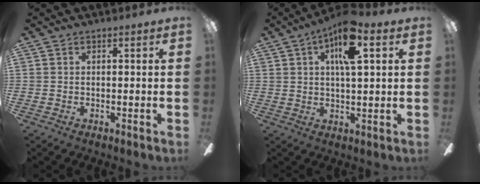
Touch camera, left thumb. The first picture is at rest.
{"total": 10.8, "force": [4.7, 3.8, 9.0], "torque": [-0.145, -0.002, 0.076]}